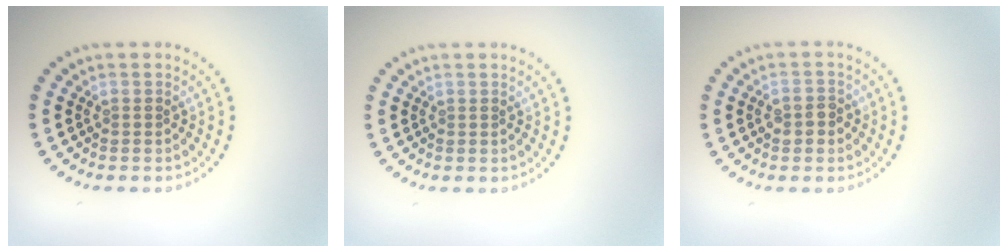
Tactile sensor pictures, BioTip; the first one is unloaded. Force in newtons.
{"total": 0.0}
{"total": 1.6, "press": 1.6, "slide": 0.2}